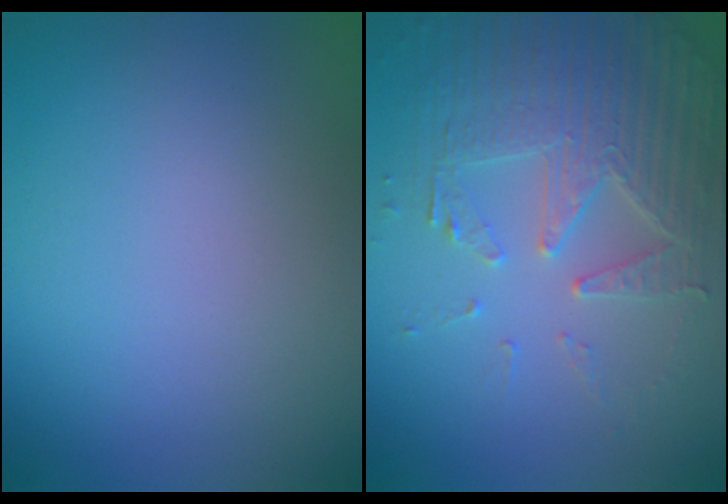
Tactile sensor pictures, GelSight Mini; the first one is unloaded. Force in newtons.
{"total": 5.2, "press": 4.5, "slide": 2.6}